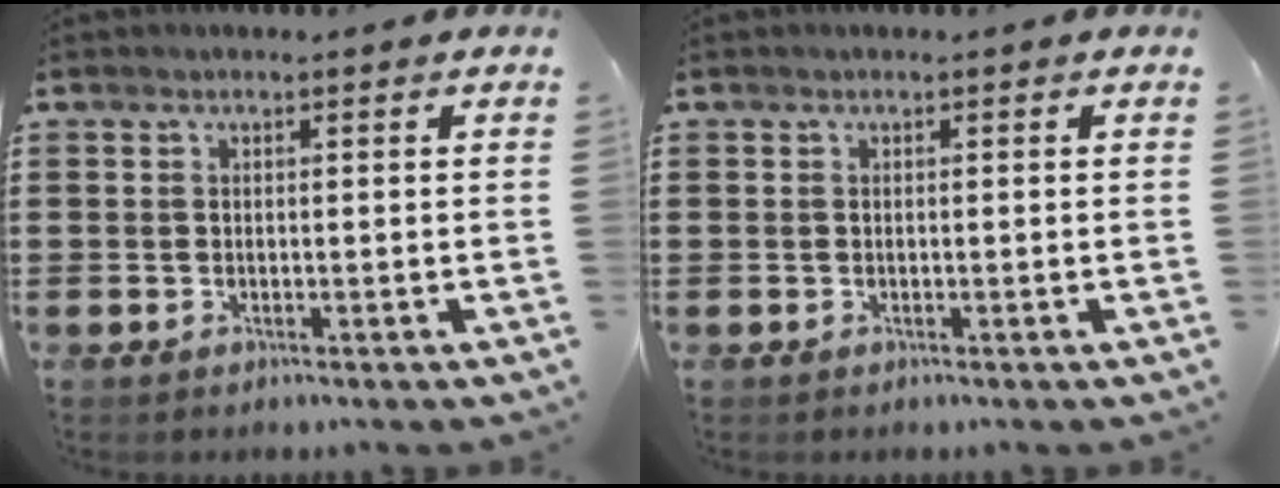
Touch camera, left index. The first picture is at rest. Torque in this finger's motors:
{"motor_torque": [0.00, 0.00, 0.00, 0.00]}